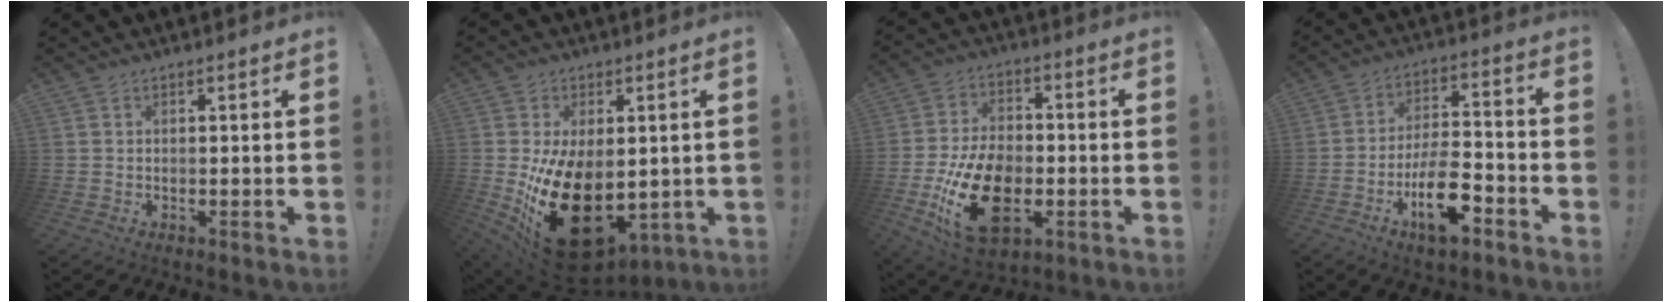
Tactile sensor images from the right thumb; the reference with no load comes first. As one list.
[{"total": 24.8, "force": [-5.5, 15.2, 18.8], "torque": [-0.329, 0.016, -0.065]}, {"total": 20.9, "force": [-6.3, 12.8, 15.3], "torque": [-0.285, 0.033, -0.098]}, {"total": 15.8, "force": [-7.7, 6.8, 12.0], "torque": [-0.205, 0.050, -0.122]}]